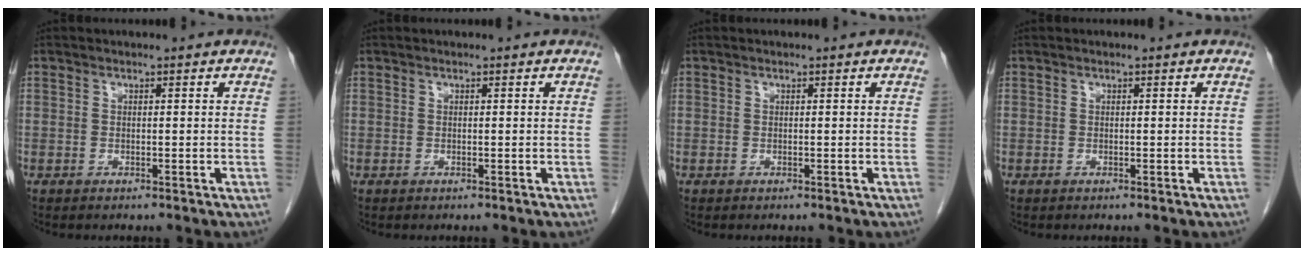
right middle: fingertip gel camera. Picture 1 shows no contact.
{"total": 0.0}
{"total": 0.0}
{"total": 0.0}